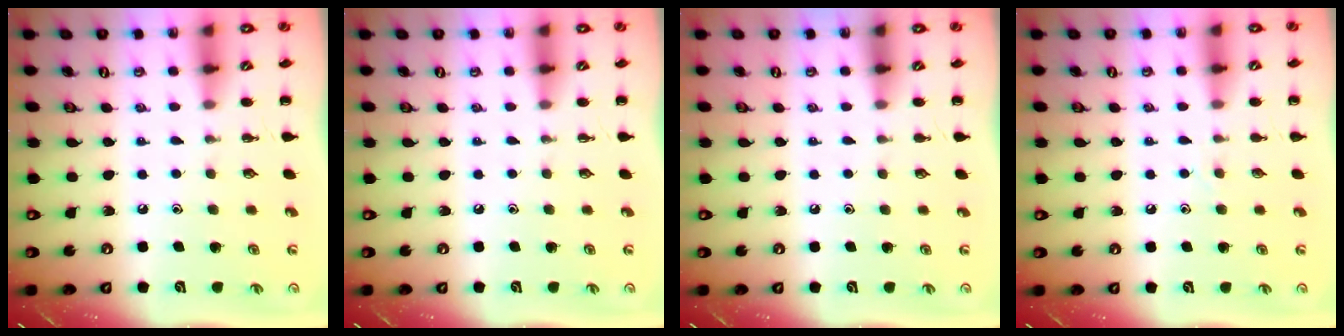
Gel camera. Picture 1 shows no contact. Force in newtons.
{"total": 0.0}
{"total": 0.0}
{"total": 4.9, "press": 4.7, "slide": 1.4}